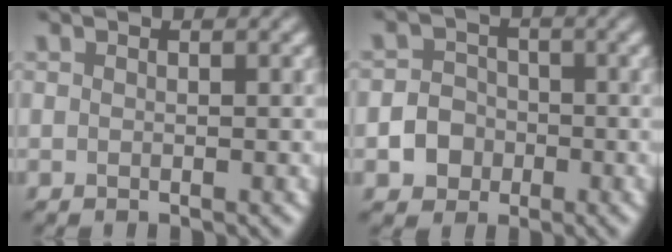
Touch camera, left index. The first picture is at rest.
{"total": 3.4, "force": [-1.1, 3.0, 1.2], "torque": [0.005, 0.000, -0.030]}